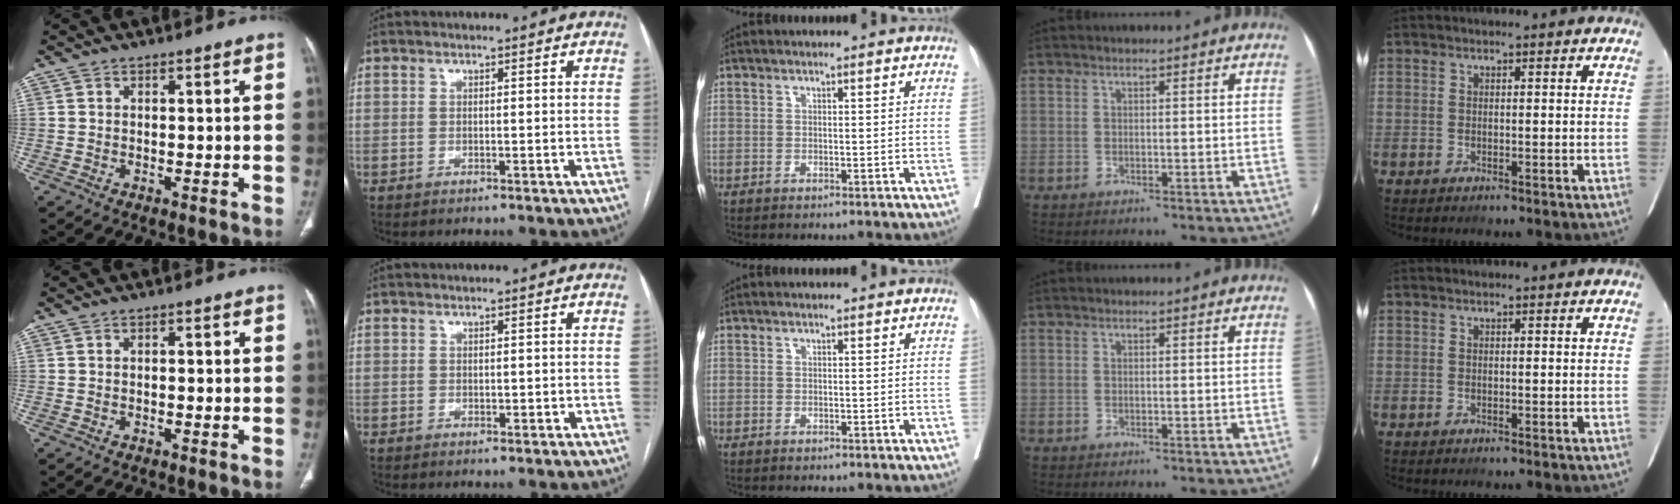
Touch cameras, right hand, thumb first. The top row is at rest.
{"thumb": {"total": 0.9, "force": [-0.1, 0.5, 0.8], "torque": [-0.012, 0.003, -0.002]}, "index": {"total": 1.3, "force": [0.0, 0.9, 0.9], "torque": [-0.015, 0.003, 0.005]}}